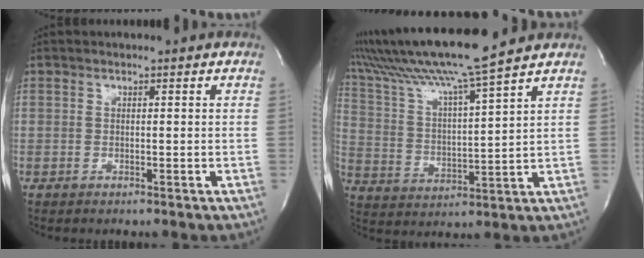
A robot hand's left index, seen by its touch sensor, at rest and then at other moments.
{"total": 16.0, "force": [13.3, -1.6, 8.6], "torque": [-0.171, 0.002, 0.228]}